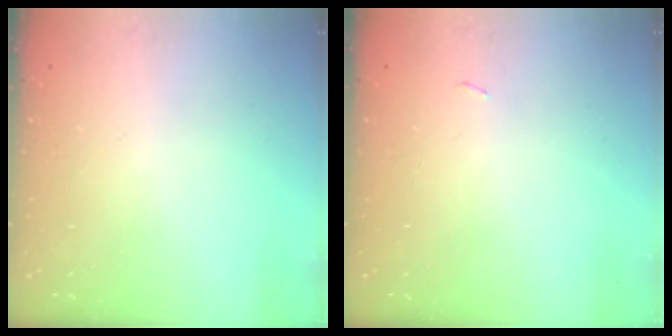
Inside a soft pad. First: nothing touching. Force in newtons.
{"total": 2.8, "press": 2.4, "slide": 1.4}